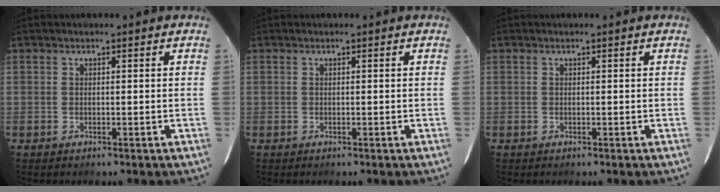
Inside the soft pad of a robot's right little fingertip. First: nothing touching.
{"total": 0.0}
{"total": 0.0}